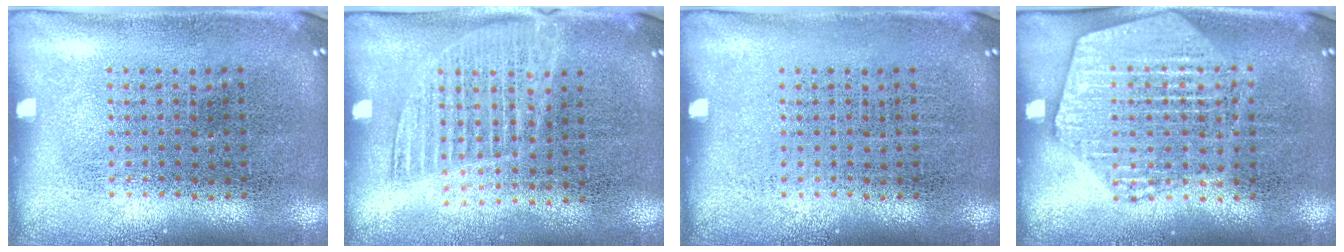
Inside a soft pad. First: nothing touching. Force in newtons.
{"total": 1.3, "press": 1.2, "slide": 0.7}
{"total": 0.0}
{"total": 1.9, "press": 1.9, "slide": 0.3}